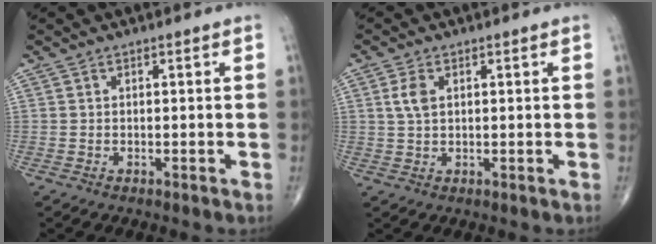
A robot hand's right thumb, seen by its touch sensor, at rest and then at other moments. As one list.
[{"total": 3.3, "force": [0.9, 2.0, 2.5], "torque": [-0.056, 0.002, 0.019]}]